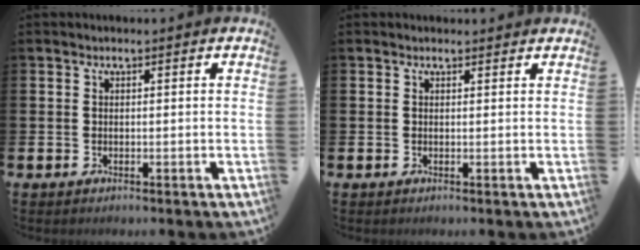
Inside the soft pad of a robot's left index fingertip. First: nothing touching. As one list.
[{"total": 0.5, "force": [0.5, 0.3, 0.1], "torque": [0.005, -0.001, 0.006]}]